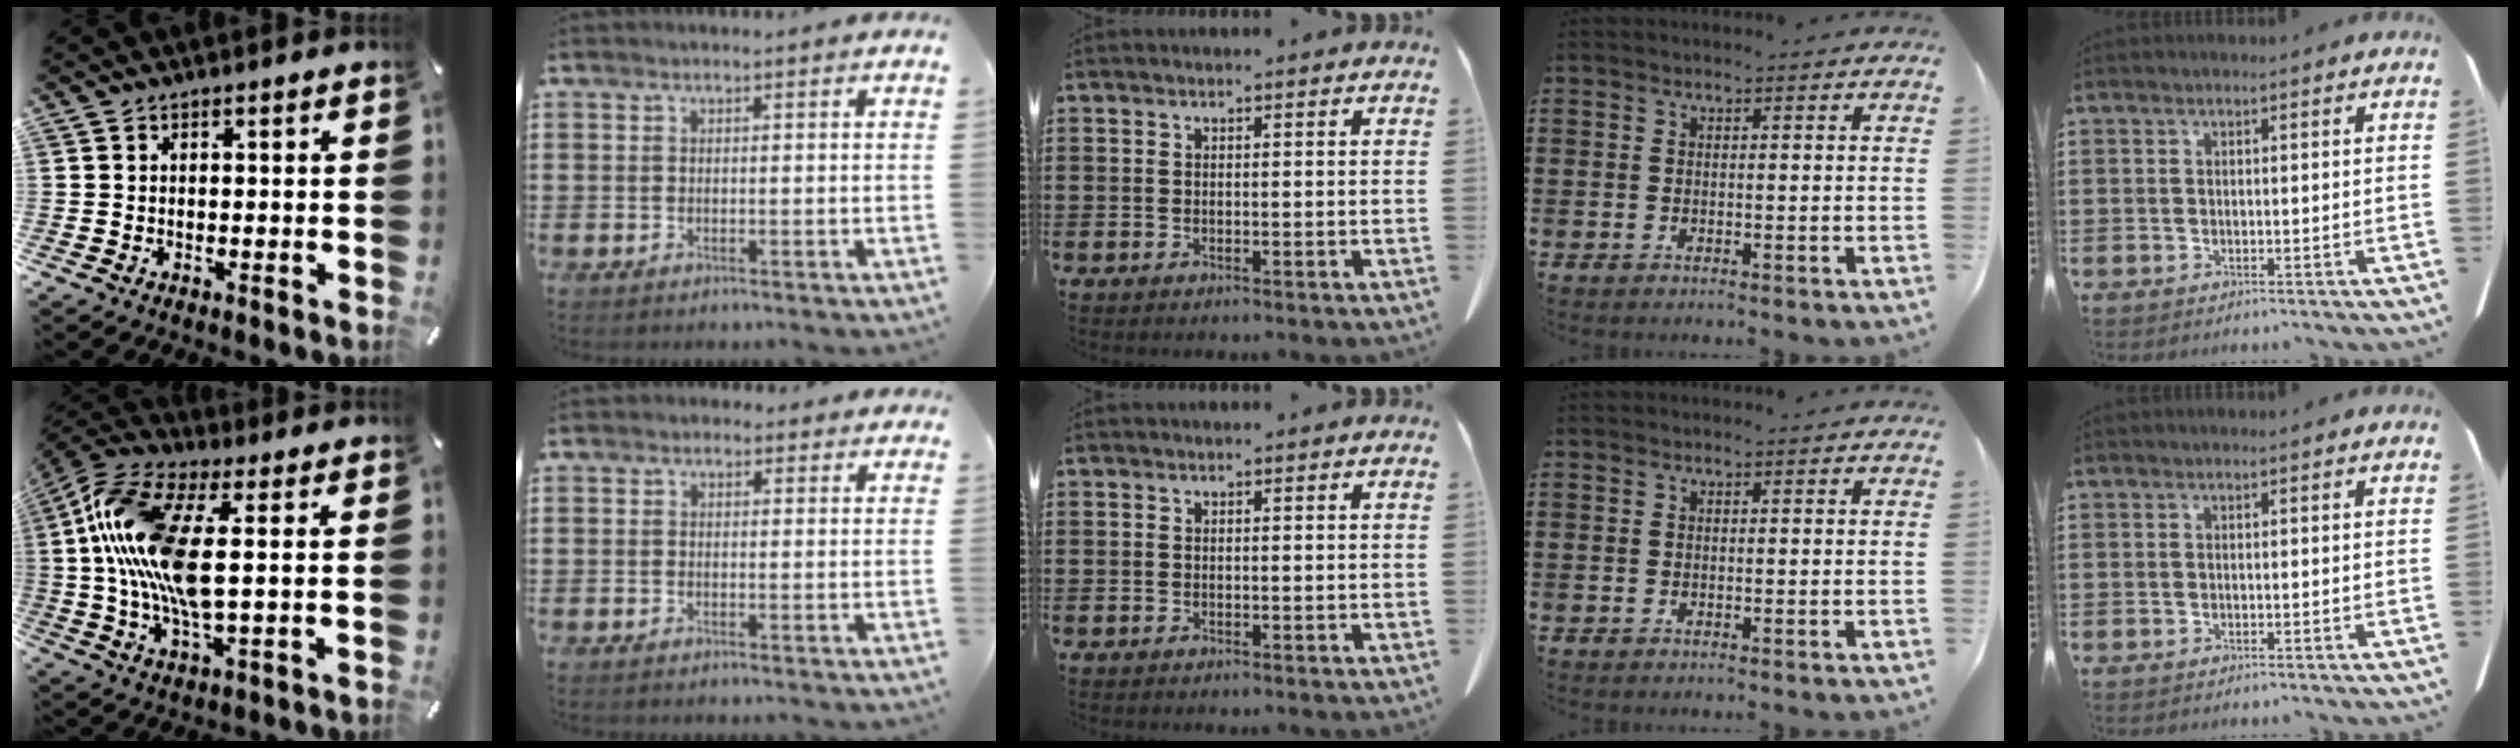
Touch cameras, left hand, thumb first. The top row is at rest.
{"thumb": {"total": 17.9, "force": [2.1, 7.5, 16.1], "torque": [-0.343, -0.012, 0.034]}, "index": {"total": 1.3, "force": [0.9, 0.9, 0.2], "torque": [-0.007, 0.008, 0.018]}}